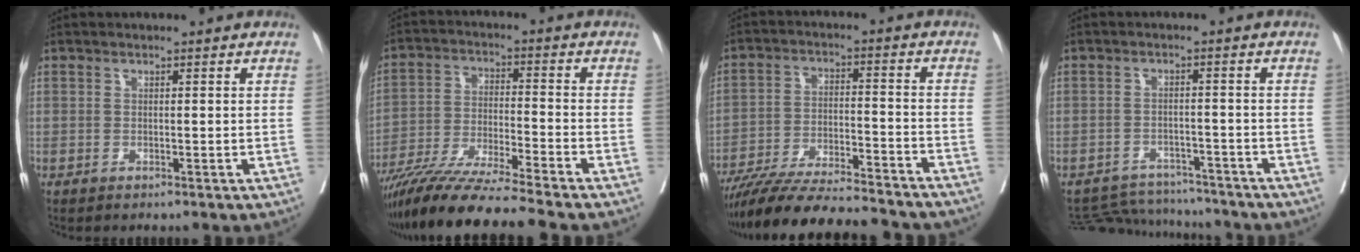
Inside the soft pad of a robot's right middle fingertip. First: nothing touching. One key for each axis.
{"total": 13.5, "fx": -11.6, "fy": -1.7, "fz": 6.6, "tx": -0.113, "ty": -0.031, "tz": -0.203}
{"total": 21.0, "fx": -18.8, "fy": 1.9, "fz": 9.0, "tx": -0.147, "ty": -0.027, "tz": -0.288}
{"total": 8.9, "fx": -8.8, "fy": 1.7, "fz": 0.2, "tx": -0.005, "ty": 0.007, "tz": -0.126}